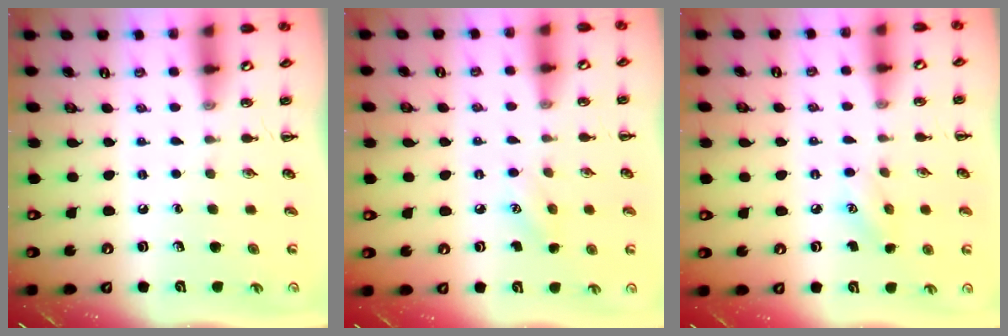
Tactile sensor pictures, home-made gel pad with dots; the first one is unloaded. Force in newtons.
{"total": 4.8, "press": 4.6, "slide": 1.3}
{"total": 4.8, "press": 4.6, "slide": 1.3}